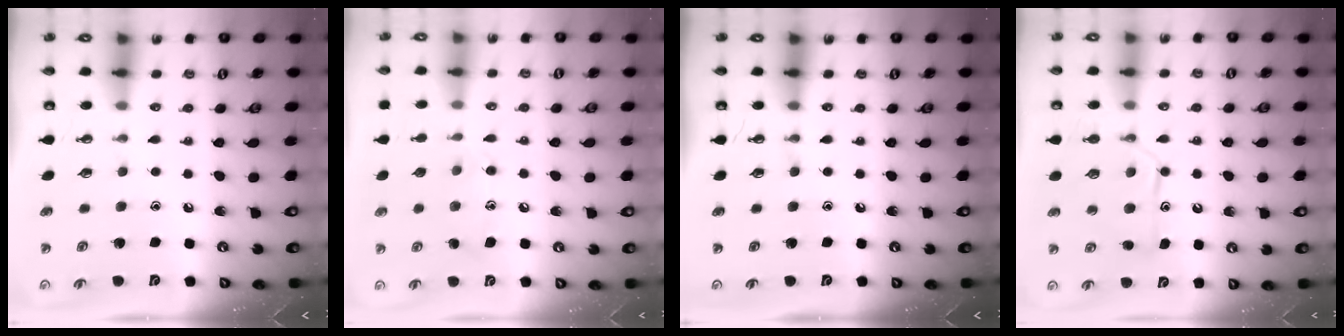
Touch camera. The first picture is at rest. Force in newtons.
{"total": 9.1, "press": 9.1, "slide": 0.6}
{"total": 0.0}
{"total": 12.5, "press": 12.5, "slide": 1.0}